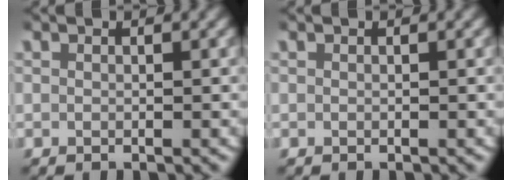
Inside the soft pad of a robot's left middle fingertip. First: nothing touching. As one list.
[{"total": 0.0}]